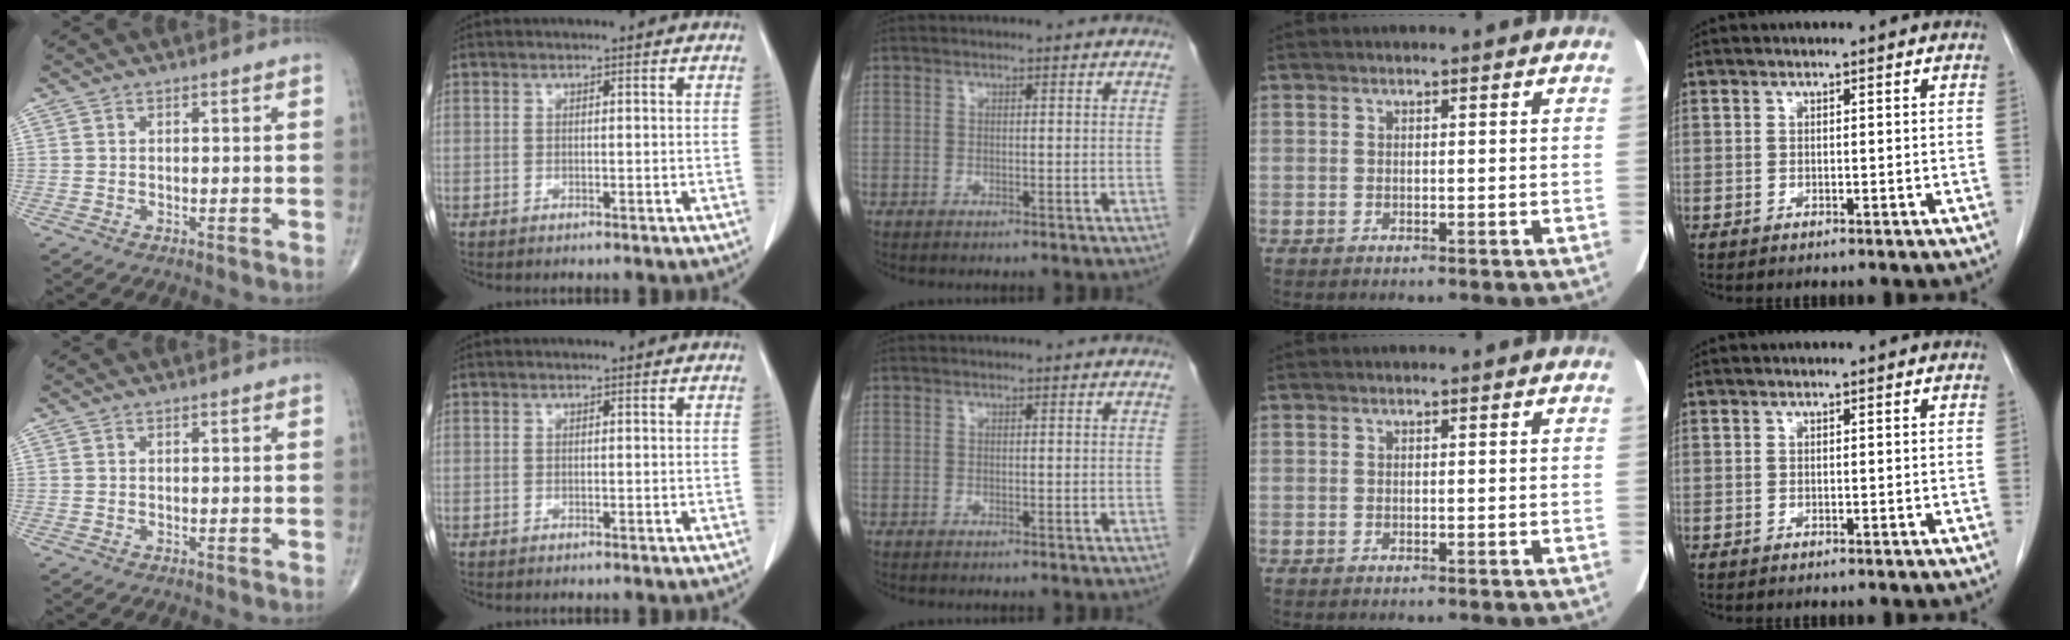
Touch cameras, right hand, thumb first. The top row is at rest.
{}